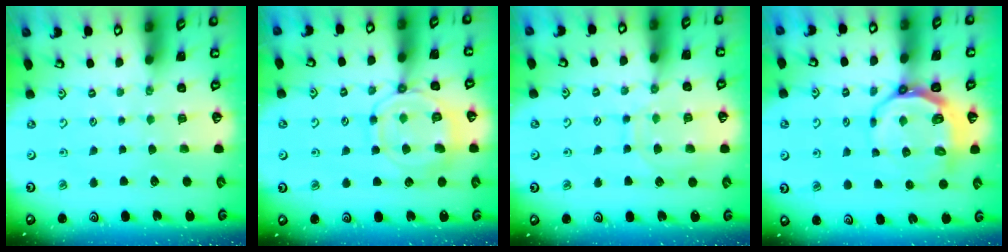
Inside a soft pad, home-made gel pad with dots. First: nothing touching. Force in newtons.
{"total": 12.7, "press": 12.6, "slide": 1.4}
{"total": 9.3, "press": 9.3, "slide": 0.8}
{"total": 10.0, "press": 9.2, "slide": 3.8}